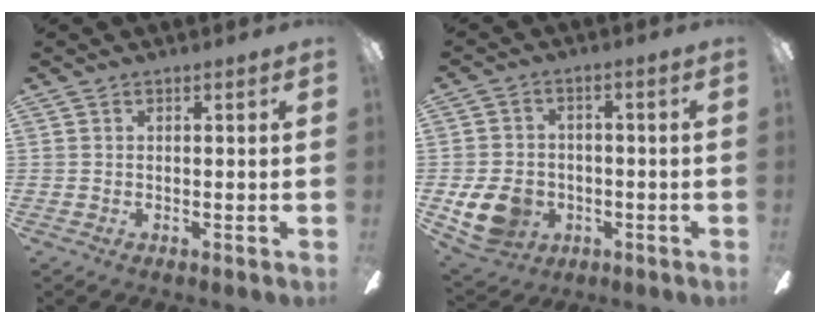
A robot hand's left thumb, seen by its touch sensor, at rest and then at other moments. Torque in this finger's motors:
{"motor_torque": [1.24, 1.61, 0.39, -0.26, 0.08]}